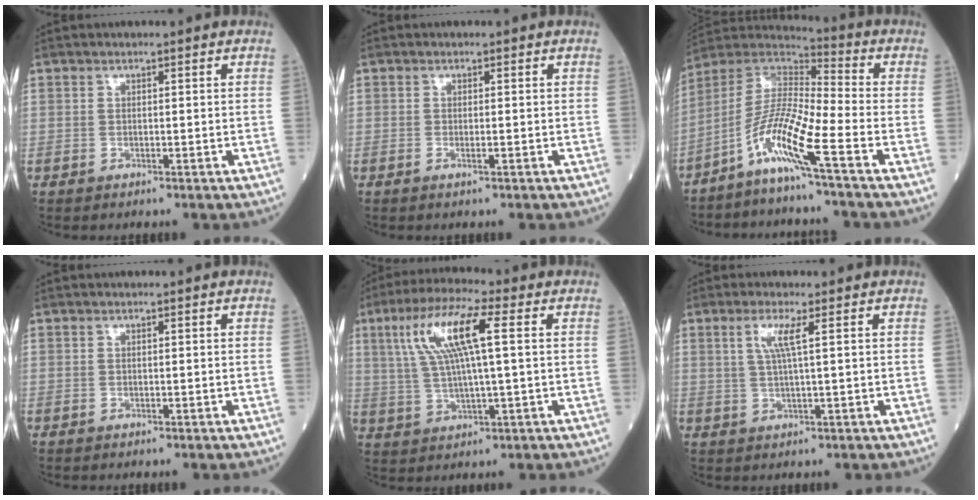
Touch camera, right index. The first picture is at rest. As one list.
[{"total": 0.8, "force": [-0.3, 0.1, 0.8], "torque": [-0.016, -0.002, -0.005]}, {"total": 10.3, "force": [-5.7, -0.6, 8.6], "torque": [-0.171, 0.001, -0.123]}, {"total": 0.0}, {"total": 11.1, "force": [3.2, 1.5, 10.5], "torque": [-0.217, 0.021, 0.059]}, {"total": 3.6, "force": [1.2, -0.3, 3.4], "torque": [-0.073, 0.002, 0.025]}]